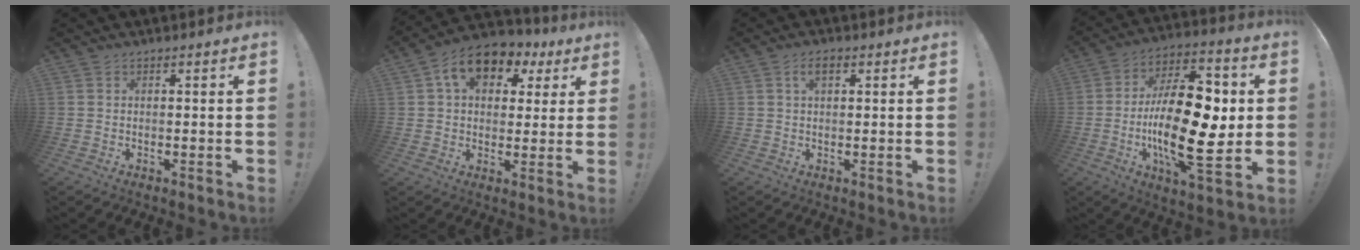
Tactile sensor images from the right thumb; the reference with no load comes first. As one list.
[{"total": 12.8, "force": [5.6, 8.5, 7.7], "torque": [-0.121, -0.014, 0.105]}, {"total": 3.3, "force": [1.2, 1.5, 2.7], "torque": [-0.048, 0.005, 0.018]}, {"total": 27.3, "force": [-2.3, 12.4, 24.2], "torque": [-0.434, 0.007, -0.037]}]